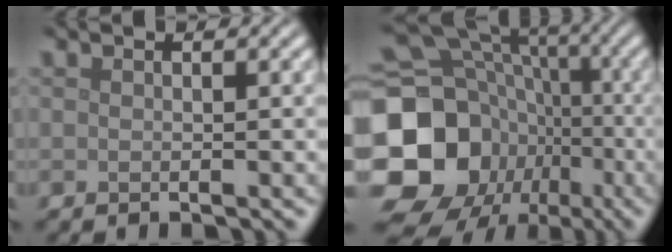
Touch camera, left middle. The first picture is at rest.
{"total": 22.3, "force": [-6.6, 19.5, 8.6], "torque": [-0.178, -0.025, -0.142]}